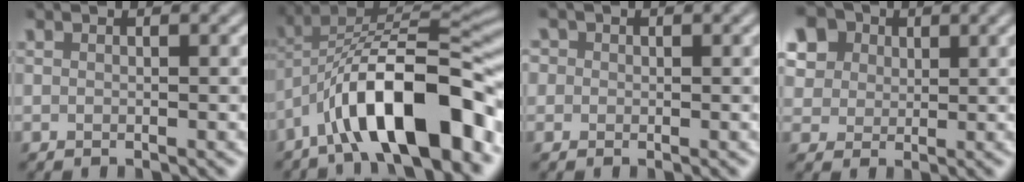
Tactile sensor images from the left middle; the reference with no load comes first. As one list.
[{"total": 12.6, "force": [-6.4, 4.1, 10.0], "torque": [-0.149, 0.017, -0.108]}, {"total": 2.3, "force": [0.9, 2.0, 0.8], "torque": [-0.003, 0.012, -0.001]}, {"total": 12.8, "force": [6.4, 9.6, 5.6], "torque": [-0.148, 0.032, 0.099]}]